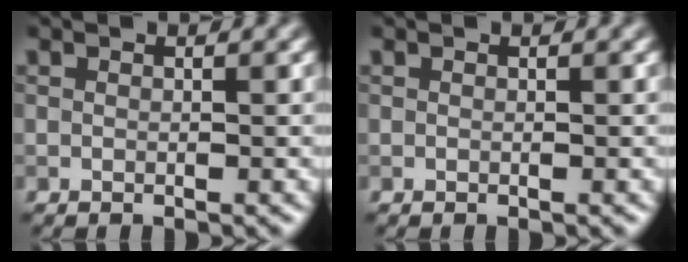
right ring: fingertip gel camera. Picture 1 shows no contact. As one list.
[{"total": 0.0}]